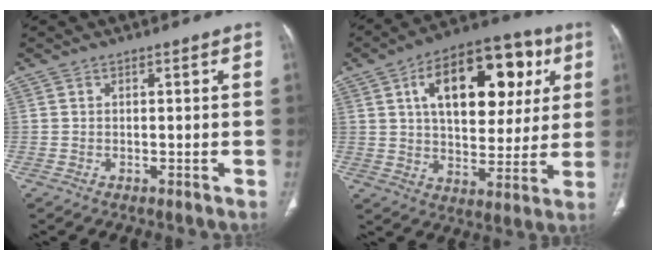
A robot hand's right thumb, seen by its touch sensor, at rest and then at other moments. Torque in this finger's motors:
{"motor_torque": [1.01, 3.88, 1.47, -0.18, 0.32]}